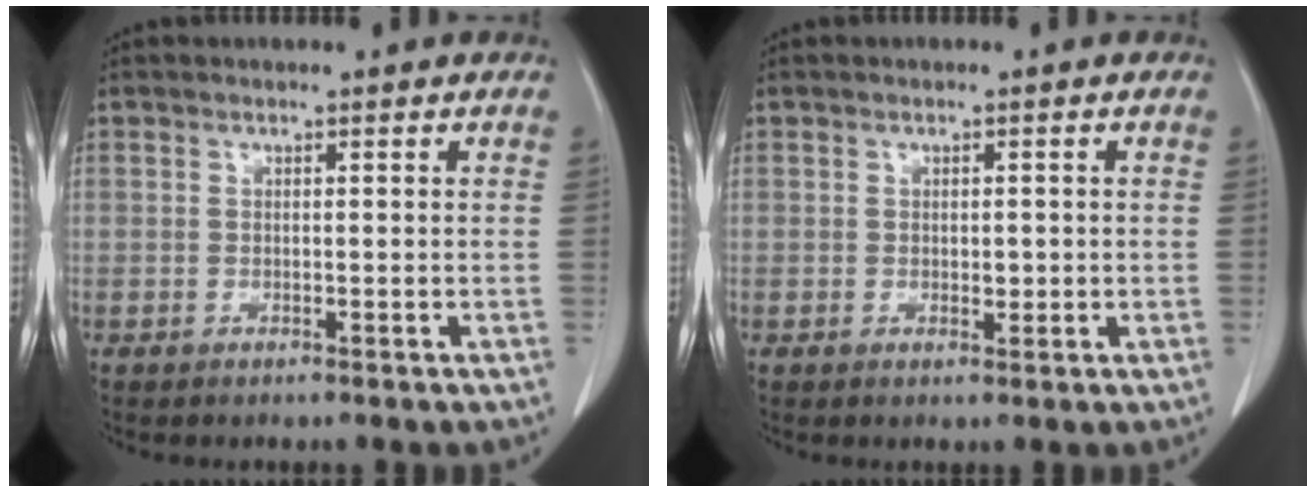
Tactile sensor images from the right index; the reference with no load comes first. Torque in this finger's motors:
{"motor_torque": [-0.03, 0.03, 0.03, 0.02]}